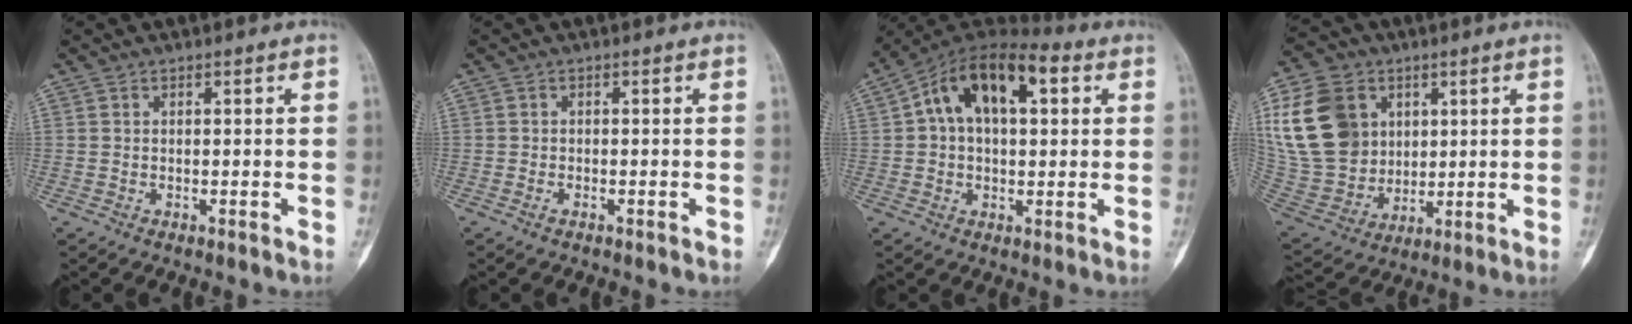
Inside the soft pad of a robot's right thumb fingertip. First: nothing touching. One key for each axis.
{"total": 0.8, "fx": -0.5, "fy": 0.4, "fz": 0.5, "tx": -0.012, "ty": 0.003, "tz": -0.008}
{"total": 15.8, "fx": 4.2, "fy": 9.0, "fz": 12.3, "tx": -0.189, "ty": 0.033, "tz": 0.063}
{"total": 20.0, "fx": 5.9, "fy": 15.7, "fz": 10.8, "tx": -0.206, "ty": -0.002, "tz": 0.126}